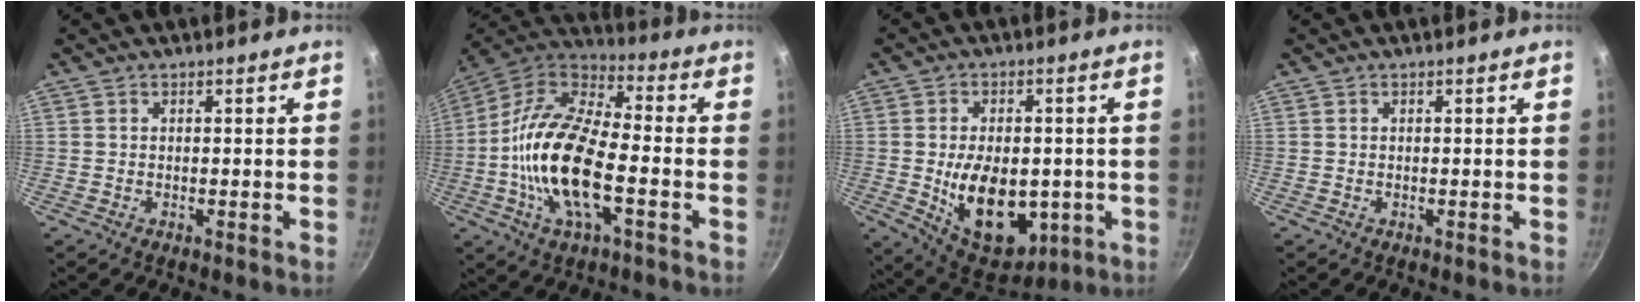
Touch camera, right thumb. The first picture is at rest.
{"total": 19.9, "force": [-4.2, 8.5, 17.5], "torque": [-0.334, 0.034, -0.096]}
{"total": 16.6, "force": [-2.6, 10.4, 12.7], "torque": [-0.167, -0.010, -0.019]}
{"total": 0.0}